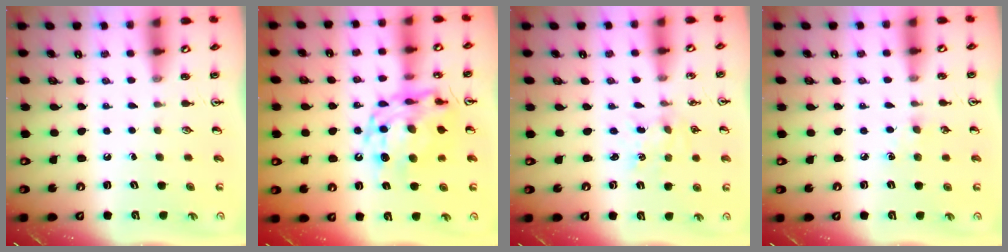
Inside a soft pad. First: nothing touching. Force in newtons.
{"total": 14.8, "press": 14.7, "slide": 1.6}
{"total": 1.6, "press": 1.6, "slide": 0.3}
{"total": 4.3, "press": 4.3, "slide": 0.6}